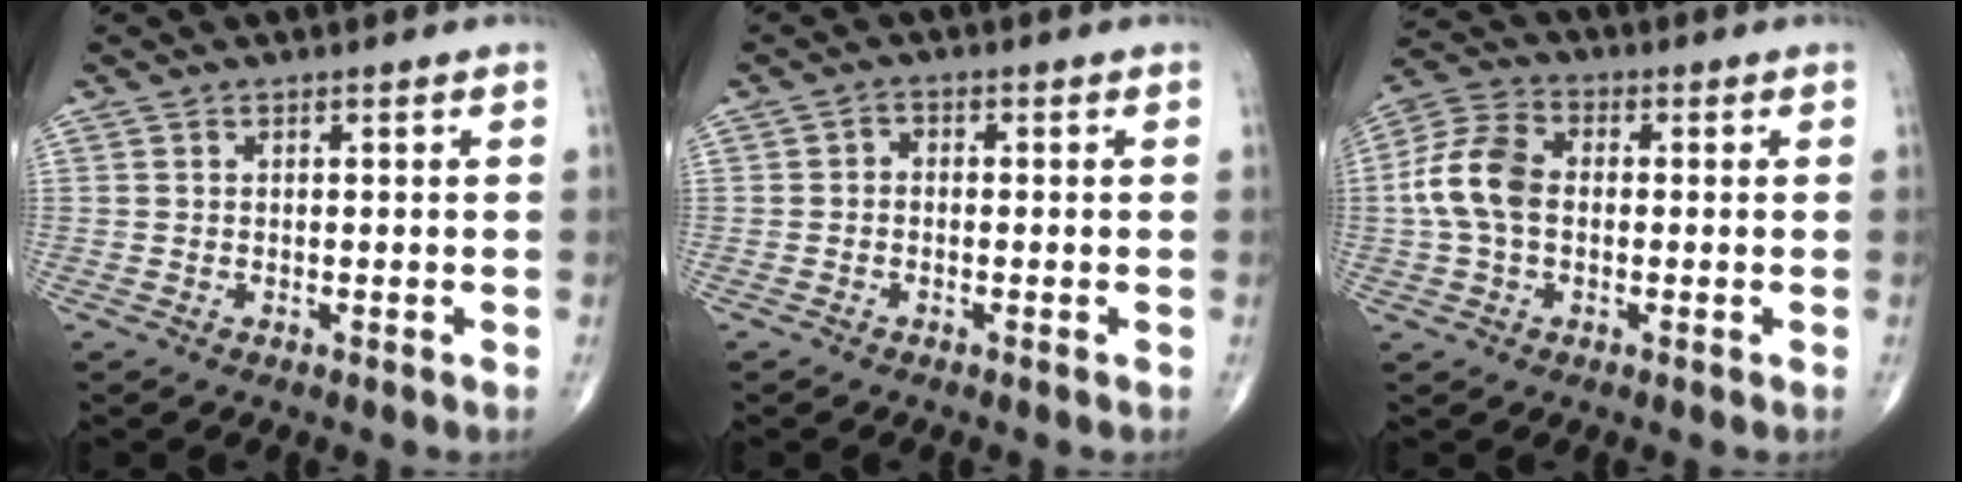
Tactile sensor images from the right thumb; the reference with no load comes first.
{"total": 1.4, "force": [-0.4, 1.1, 0.8], "torque": [-0.001, 0.007, -0.015]}
{"total": 10.0, "force": [-0.2, 6.8, 7.4], "torque": [-0.151, 0.028, -0.014]}